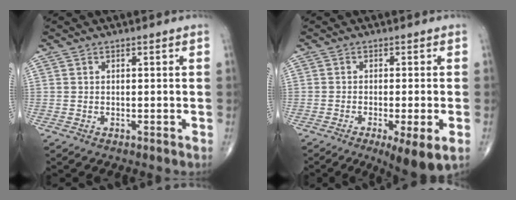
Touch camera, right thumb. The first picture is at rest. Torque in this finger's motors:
{"motor_torque": [-0.02, 0.39, 0.38, 0.16, 0.08]}